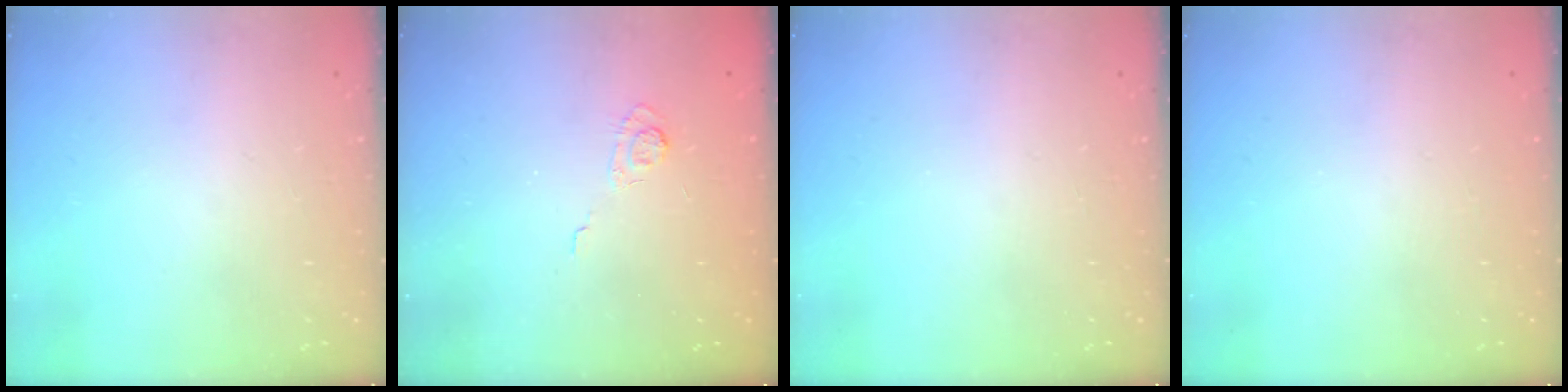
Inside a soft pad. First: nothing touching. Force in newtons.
{"total": 3.1, "press": 2.7, "slide": 1.6}
{"total": 0.0}
{"total": 0.0}